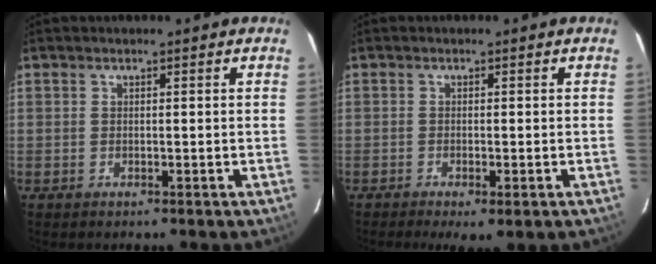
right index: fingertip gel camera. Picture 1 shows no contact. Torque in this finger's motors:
{"motor_torque": [1.12, -1.02, 0.40, 0.09]}